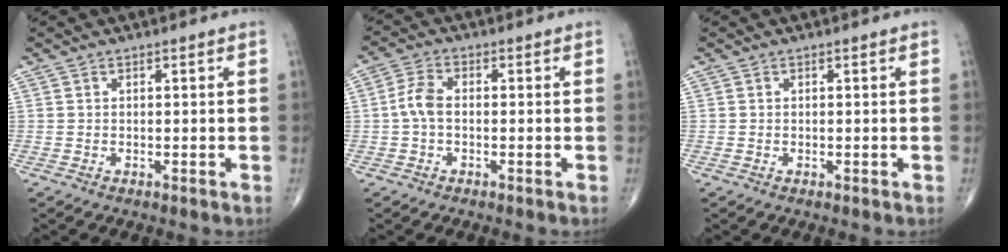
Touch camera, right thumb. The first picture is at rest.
{"total": 4.4, "force": [-0.5, 2.6, 3.5], "torque": [-0.076, 0.013, -0.016]}
{"total": 0.0}